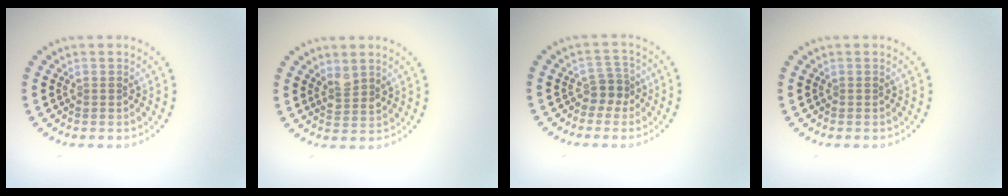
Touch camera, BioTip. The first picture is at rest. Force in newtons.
{"total": 1.7, "press": 1.5, "slide": 0.9}
{"total": 2.0, "press": 1.6, "slide": 1.2}
{"total": 0.0}